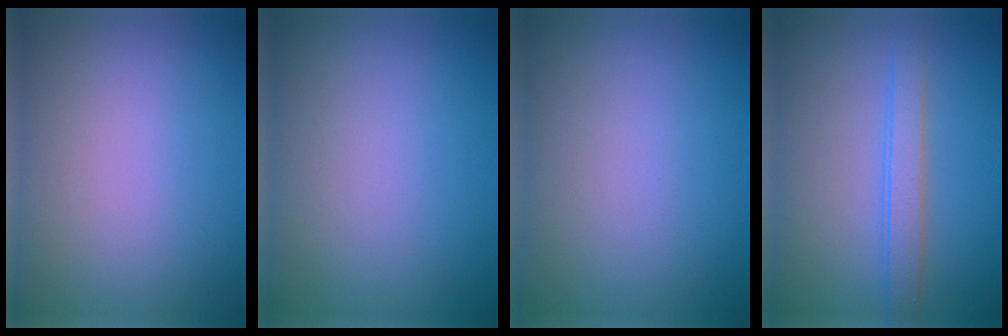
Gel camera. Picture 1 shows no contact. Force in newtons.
{"total": 0.0}
{"total": 0.0}
{"total": 2.4, "press": 2.3, "slide": 0.2}